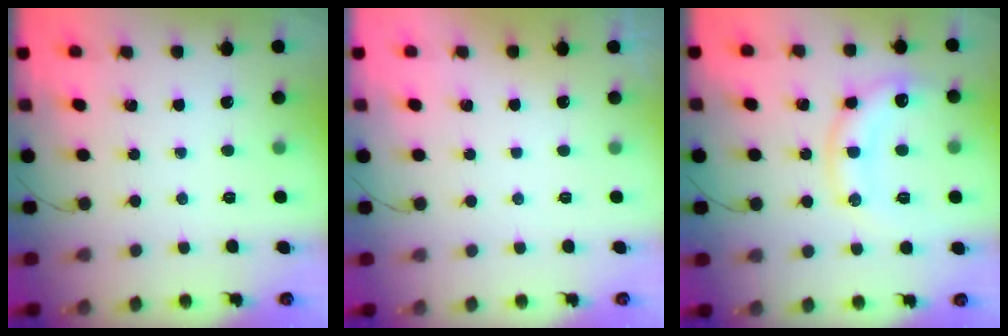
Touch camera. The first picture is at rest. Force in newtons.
{"total": 3.0, "press": 3.0, "slide": 0.1}
{"total": 12.6, "press": 12.6, "slide": 1.0}